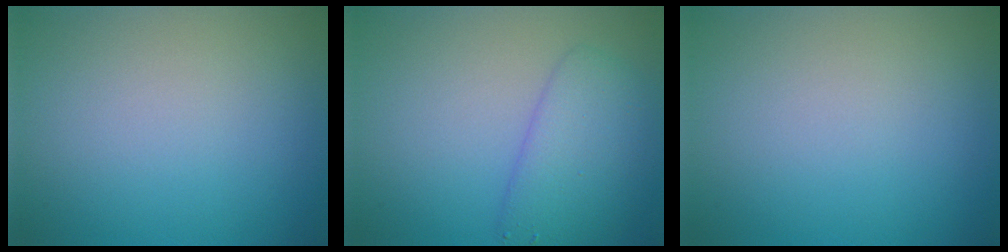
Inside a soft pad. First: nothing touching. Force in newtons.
{"total": 3.9, "press": 3.9, "slide": 0.1}
{"total": 0.0}